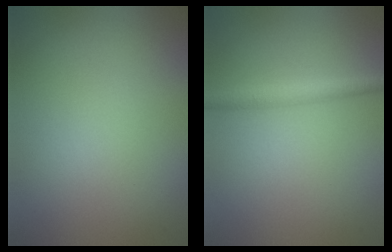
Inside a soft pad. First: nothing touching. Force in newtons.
{"total": 2.0, "press": 2.0, "slide": 0.0}